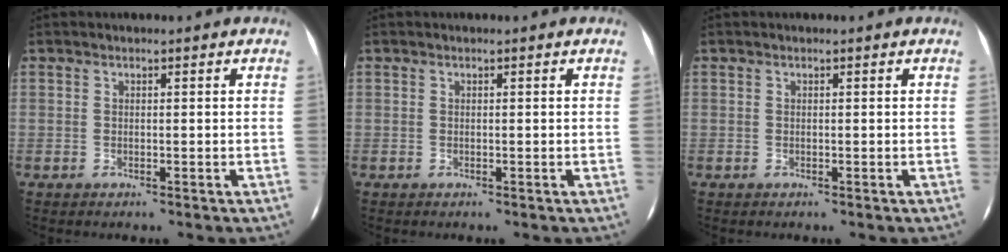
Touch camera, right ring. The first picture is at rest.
{"total": 0.0}
{"total": 0.0}